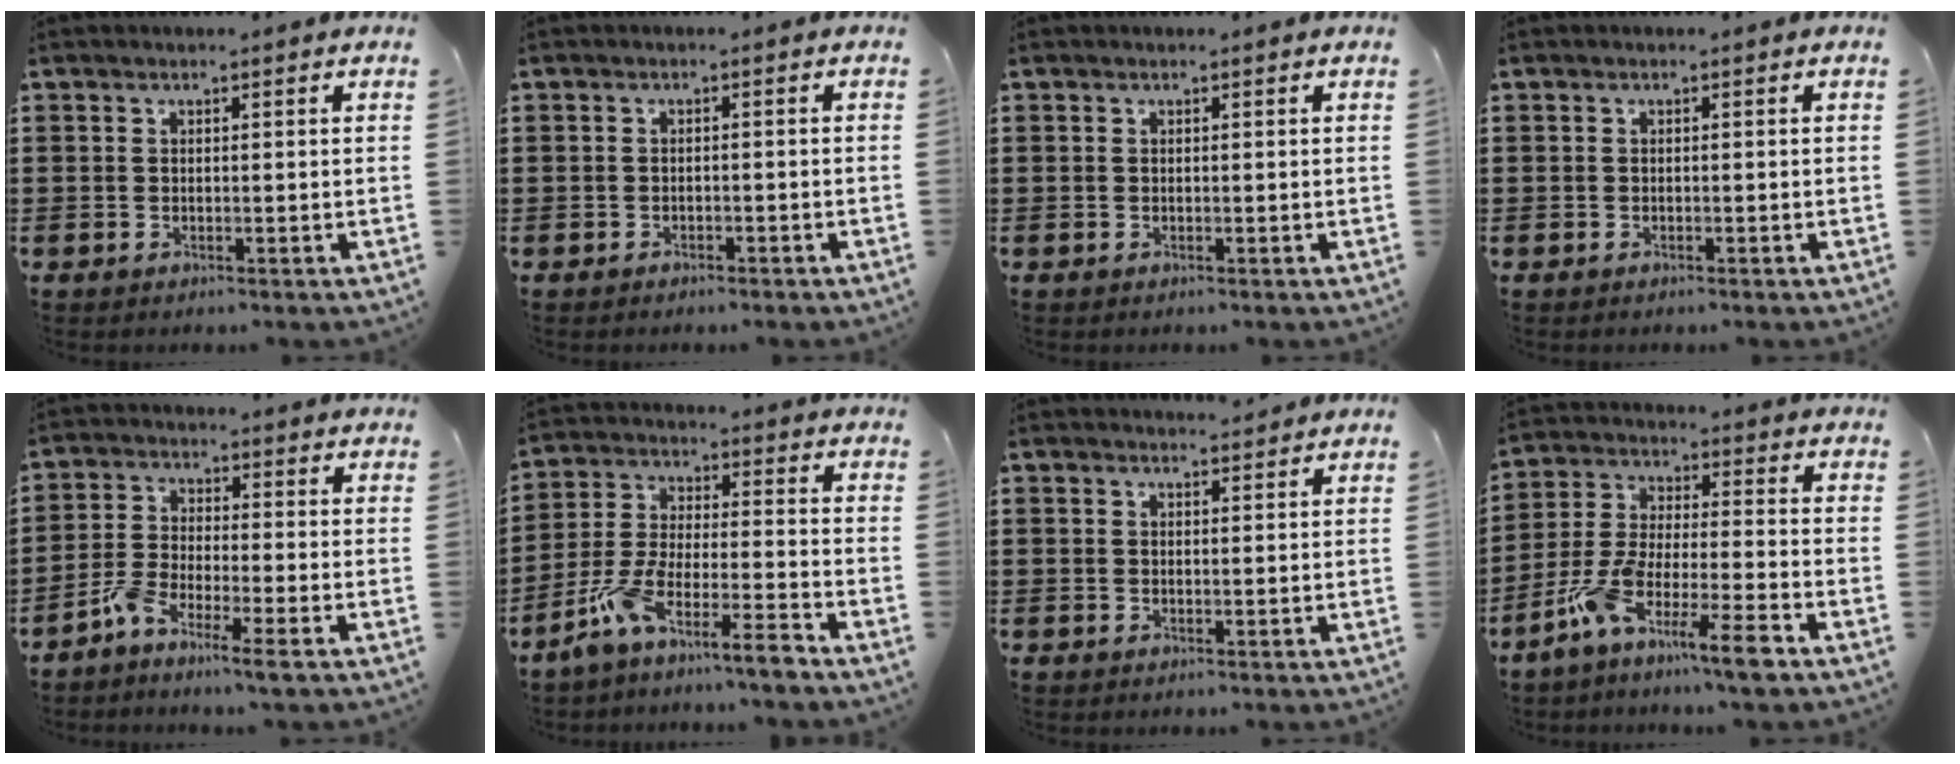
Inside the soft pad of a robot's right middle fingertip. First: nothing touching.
{"total": 0.9, "force": [-0.9, 0.3, 0.1], "torque": [-0.005, 0.000, -0.019]}
{"total": 0.0}
{"total": 0.0}
{"total": 4.6, "force": [-3.7, 0.2, 2.8], "torque": [-0.067, -0.005, -0.074]}
{"total": 8.6, "force": [-7.6, -0.2, 4.0], "torque": [-0.095, -0.009, -0.156]}
{"total": 1.5, "force": [1.5, 0.2, 0.2], "torque": [0.000, 0.000, 0.026]}
{"total": 9.9, "force": [-7.4, 0.6, 6.5], "torque": [-0.146, -0.005, -0.151]}